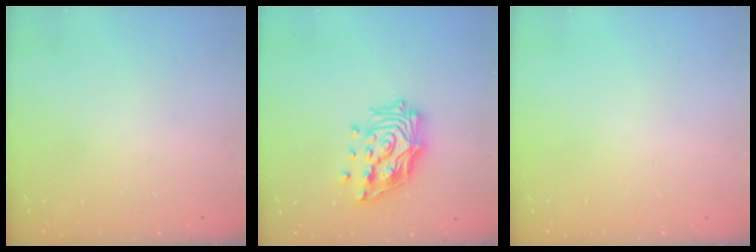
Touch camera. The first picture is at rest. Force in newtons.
{"total": 17.7, "press": 17.6, "slide": 2.0}
{"total": 0.0}